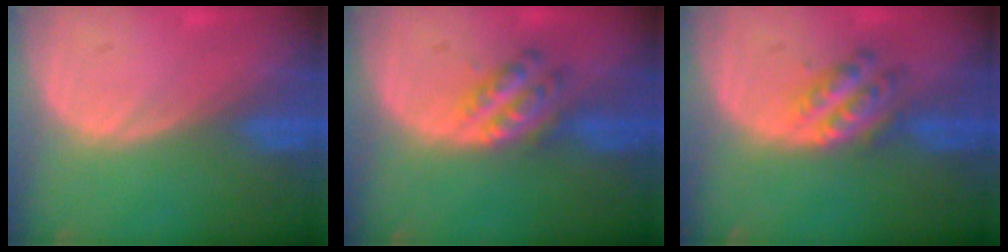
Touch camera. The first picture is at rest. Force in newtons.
{"total": 5.5, "press": 5.0, "slide": 2.4}
{"total": 5.4, "press": 5.0, "slide": 2.2}